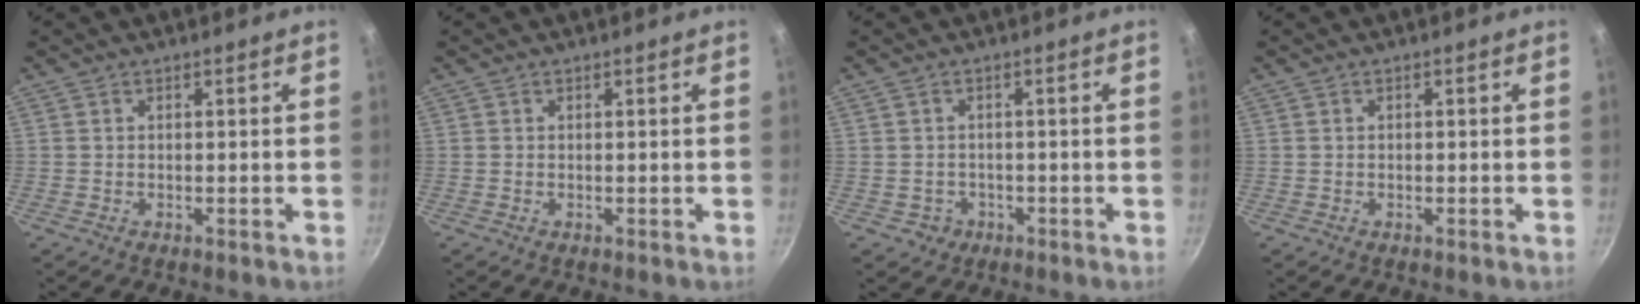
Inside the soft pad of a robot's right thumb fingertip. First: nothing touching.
{"total": 0.0}
{"total": 2.9, "force": [-0.9, 2.6, 0.7], "torque": [-0.002, 0.008, -0.004]}
{"total": 0.0}